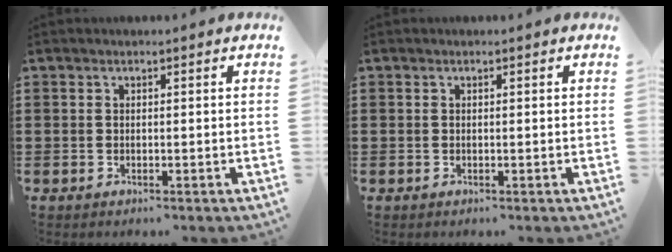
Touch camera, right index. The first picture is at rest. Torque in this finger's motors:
{"motor_torque": [-0.48, 0.37, 0.00, -0.01]}